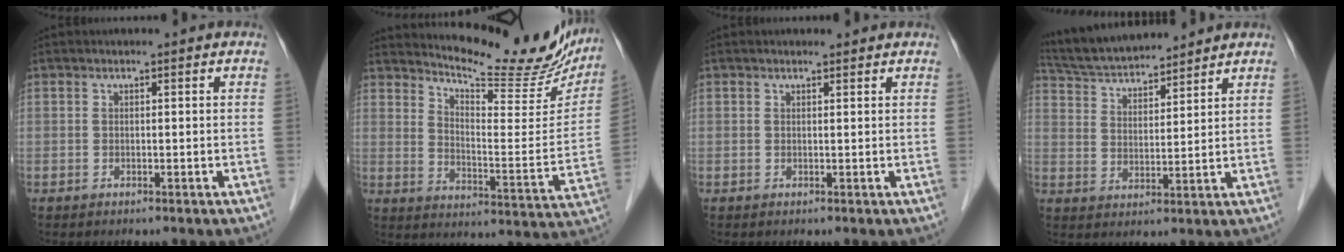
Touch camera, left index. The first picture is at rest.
{"total": 18.6, "force": [17.2, 3.7, 6.2], "torque": [-0.087, -0.054, 0.220]}
{"total": 0.9, "force": [0.8, 0.3, 0.0], "torque": [-0.011, 0.001, 0.012]}
{"total": 12.7, "force": [11.9, 2.0, 3.9], "torque": [-0.078, 0.026, 0.214]}